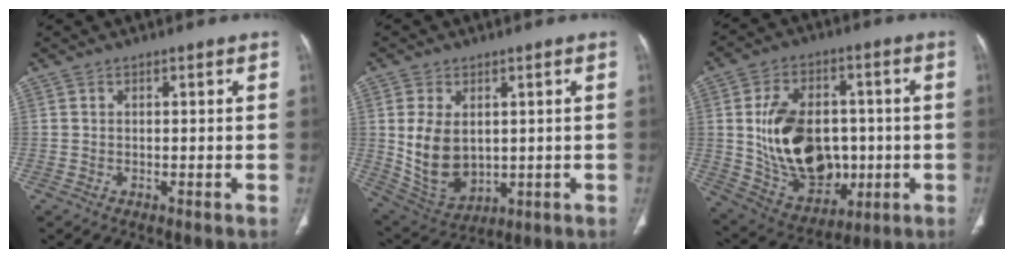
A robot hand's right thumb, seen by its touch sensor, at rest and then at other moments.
{"total": 11.3, "force": [1.1, 7.7, 8.2], "torque": [-0.140, -0.013, 0.047]}
{"total": 20.6, "force": [-0.6, 14.2, 15.0], "torque": [-0.220, 0.007, 0.018]}